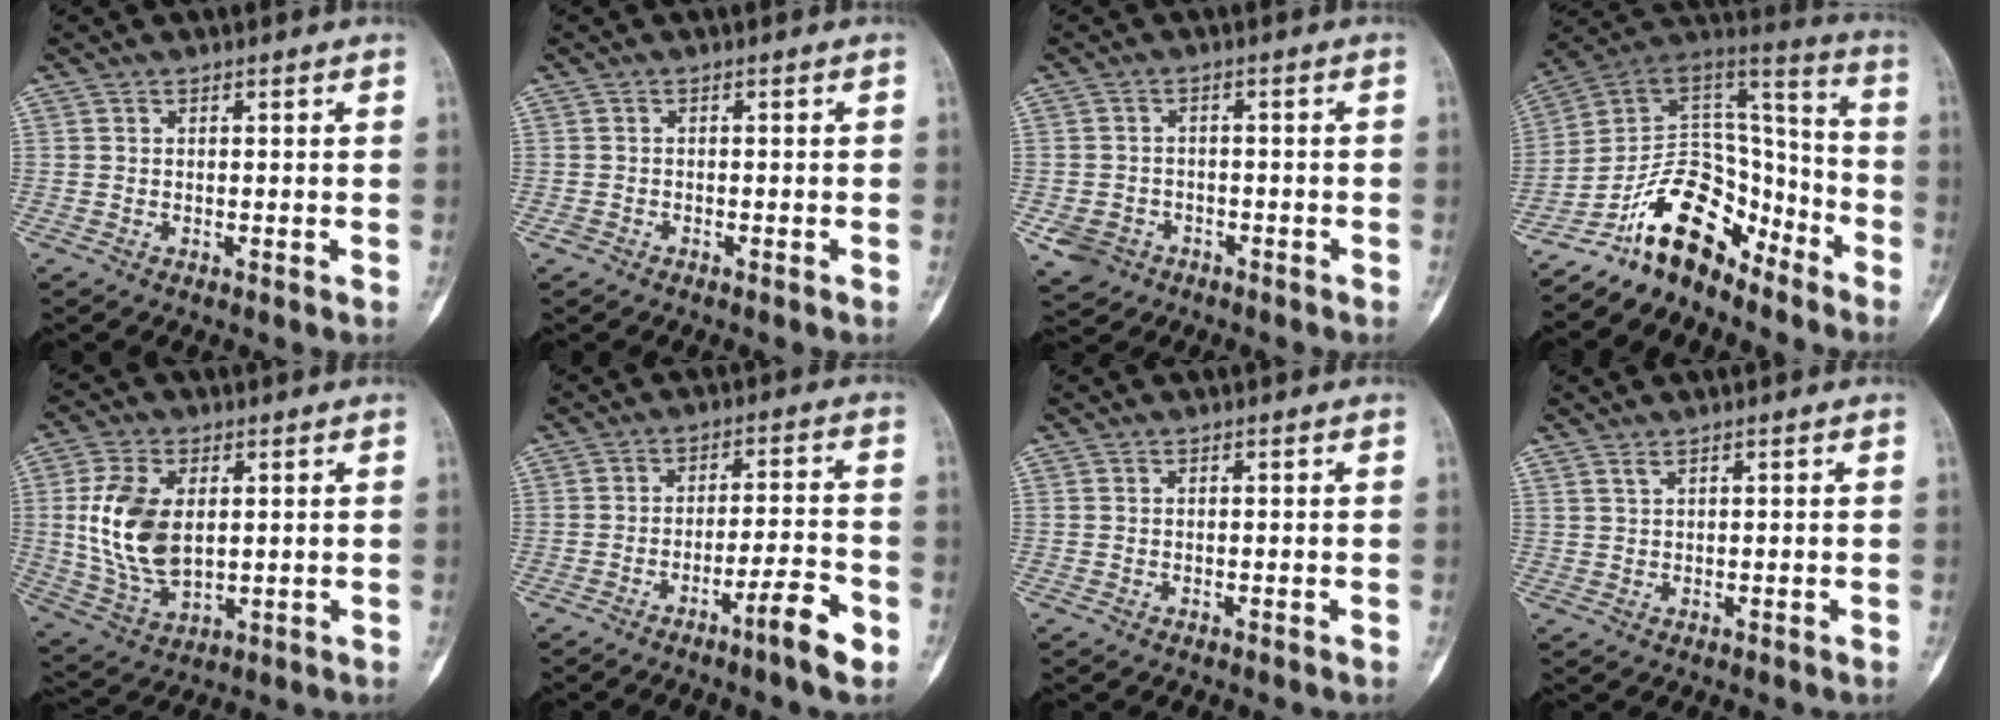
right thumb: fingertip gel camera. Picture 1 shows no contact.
{"total": 1.2, "force": [-0.8, 0.7, 0.4], "torque": [-0.012, 0.009, -0.016]}
{"total": 5.3, "force": [-2.6, 4.4, 1.4], "torque": [-0.020, 0.018, -0.038]}
{"total": 17.4, "force": [-11.7, 9.7, 8.5], "torque": [-0.097, 0.130, -0.206]}
{"total": 13.6, "force": [1.9, 8.0, 10.8], "torque": [-0.213, -0.011, 0.046]}
{"total": 7.5, "force": [-4.2, 0.6, 6.2], "torque": [-0.098, 0.027, -0.067]}
{"total": 0.0}
{"total": 1.1, "force": [0.9, 0.2, 0.6], "torque": [-0.012, -0.002, 0.023]}